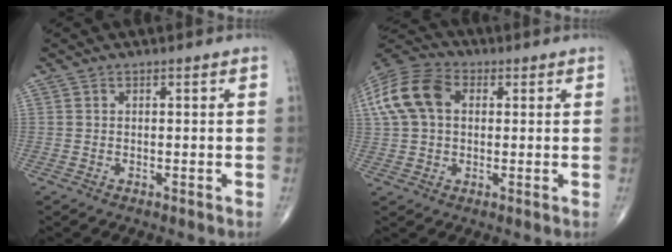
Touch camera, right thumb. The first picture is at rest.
{"total": 13.5, "force": [2.8, 9.3, 9.3], "torque": [-0.191, 0.028, 0.045]}